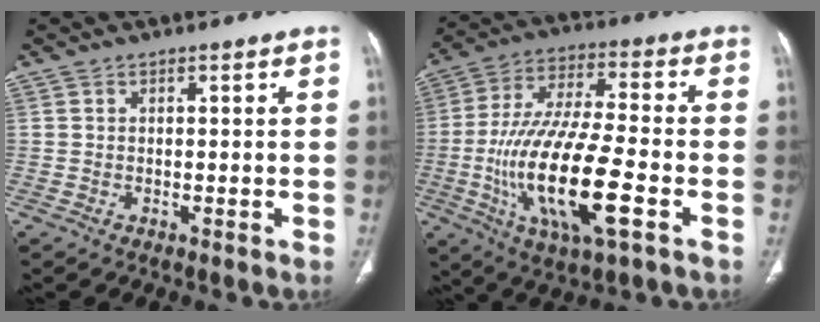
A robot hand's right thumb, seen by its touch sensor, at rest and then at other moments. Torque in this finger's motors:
{"motor_torque": [2.44, 2.56, 2.37, -0.39, 0.66]}